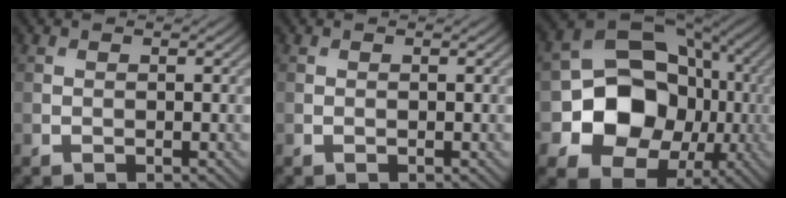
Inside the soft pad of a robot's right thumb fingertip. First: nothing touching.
{"total": 0.0}
{"total": 15.3, "force": [-2.6, 13.0, 7.7], "torque": [-0.138, -0.023, -0.070]}